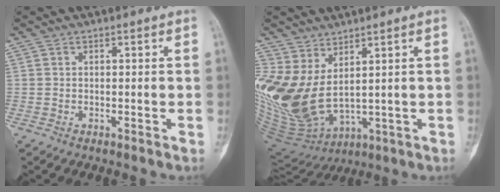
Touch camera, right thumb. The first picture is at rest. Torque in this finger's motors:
{"motor_torque": [0.02, 1.65, 2.73, 0.04, 1.05]}